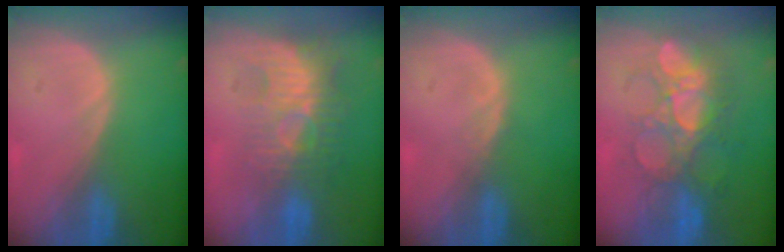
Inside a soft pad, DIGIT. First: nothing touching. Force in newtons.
{"total": 9.8, "press": 8.5, "slide": 4.9}
{"total": 0.9, "press": 0.9, "slide": 0.2}
{"total": 9.0, "press": 8.7, "slide": 2.3}